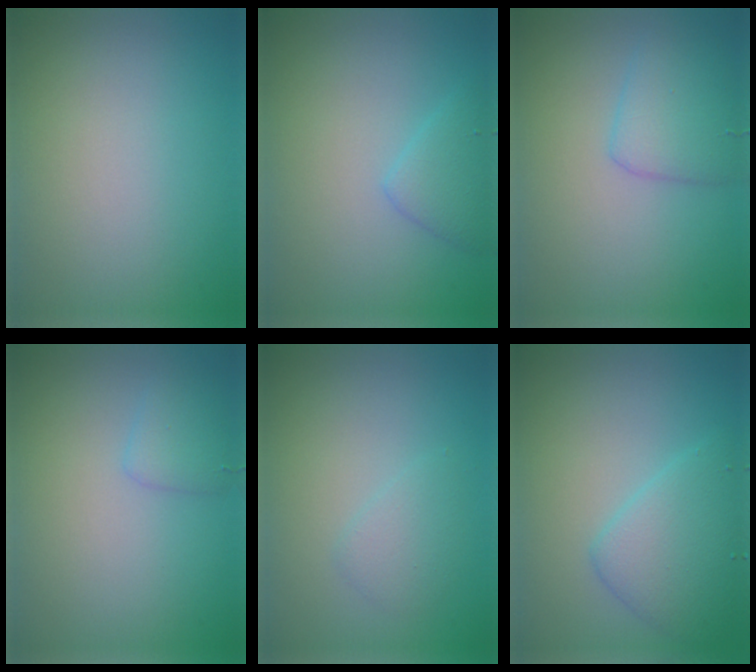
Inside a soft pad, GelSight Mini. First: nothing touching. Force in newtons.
{"total": 2.2, "press": 2.2, "slide": 0.1}
{"total": 3.1, "press": 3.1, "slide": 0.1}
{"total": 1.7, "press": 1.7, "slide": 0.1}
{"total": 1.5, "press": 1.5, "slide": 0.2}
{"total": 3.0, "press": 3.0, "slide": 0.1}